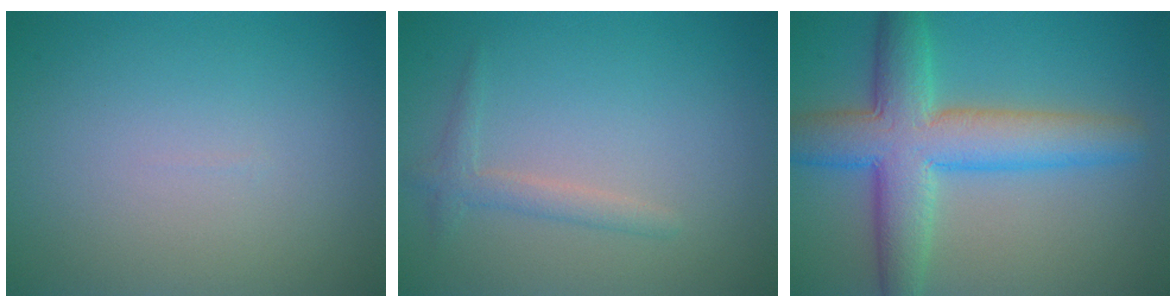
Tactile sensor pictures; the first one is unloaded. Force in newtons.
{"total": 1.6, "press": 1.6, "slide": 0.1}
{"total": 8.2, "press": 8.2, "slide": 0.3}